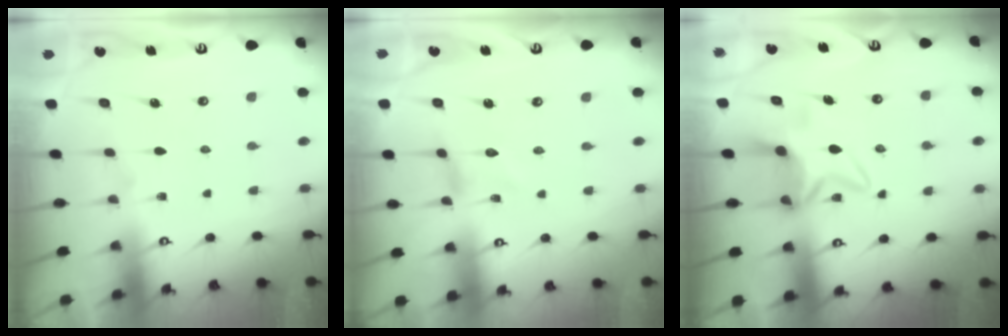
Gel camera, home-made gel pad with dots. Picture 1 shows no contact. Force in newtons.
{"total": 0.0}
{"total": 6.8, "press": 6.7, "slide": 1.0}